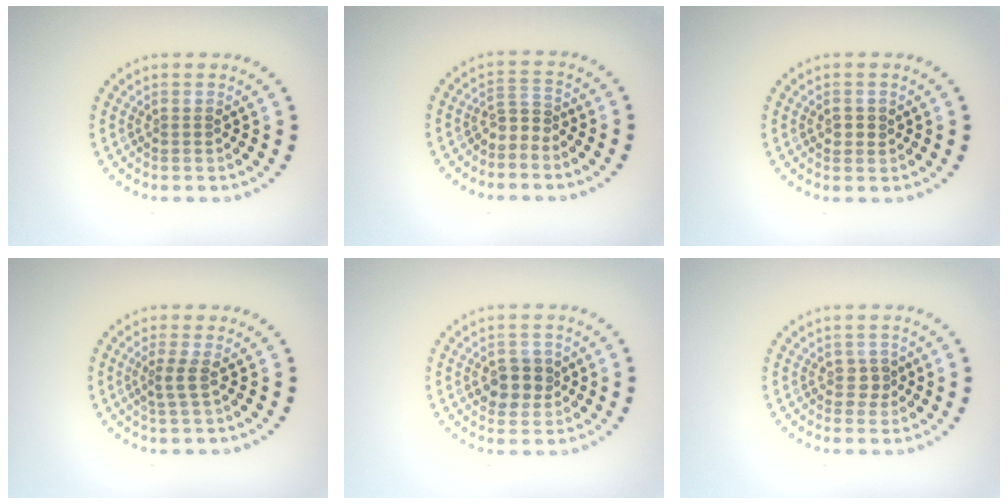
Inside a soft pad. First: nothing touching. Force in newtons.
{"total": 1.8, "press": 1.1, "slide": 1.4}
{"total": 1.0, "press": 1.0, "slide": 0.2}
{"total": 1.7, "press": 1.2, "slide": 1.3}
{"total": 2.8, "press": 2.8, "slide": 0.7}
{"total": 1.2, "press": 1.0, "slide": 0.5}